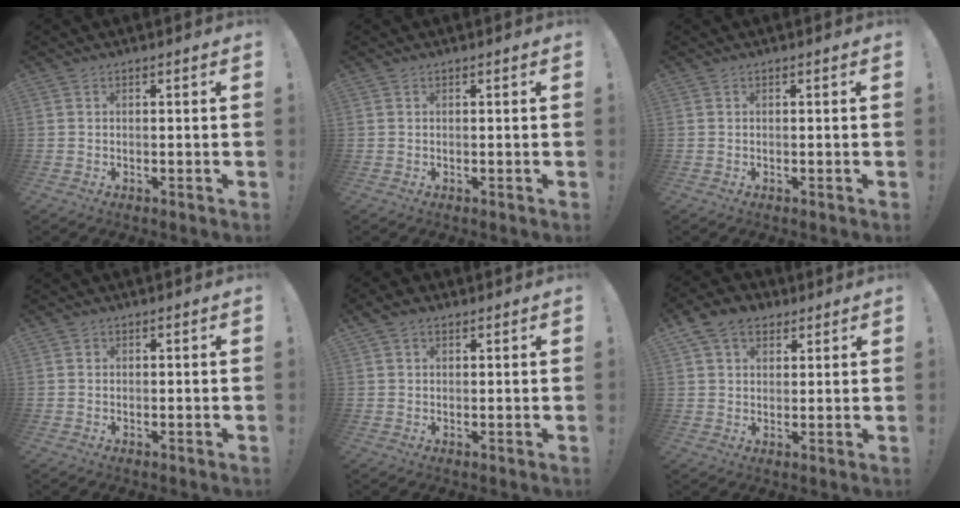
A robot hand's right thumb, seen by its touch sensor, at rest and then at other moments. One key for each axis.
{"total": 0.0}
{"total": 0.0}
{"total": 0.8, "fx": 0.1, "fy": 0.7, "fz": 0.2, "tx": 0.005, "ty": 0.000, "tz": 0.001}
{"total": 2.8, "fx": 1.6, "fy": 1.9, "fz": 1.4, "tx": -0.020, "ty": -0.003, "tz": 0.030}
{"total": 9.3, "fx": 4.6, "fy": 6.7, "fz": 4.4, "tx": -0.075, "ty": -0.011, "tz": 0.091}